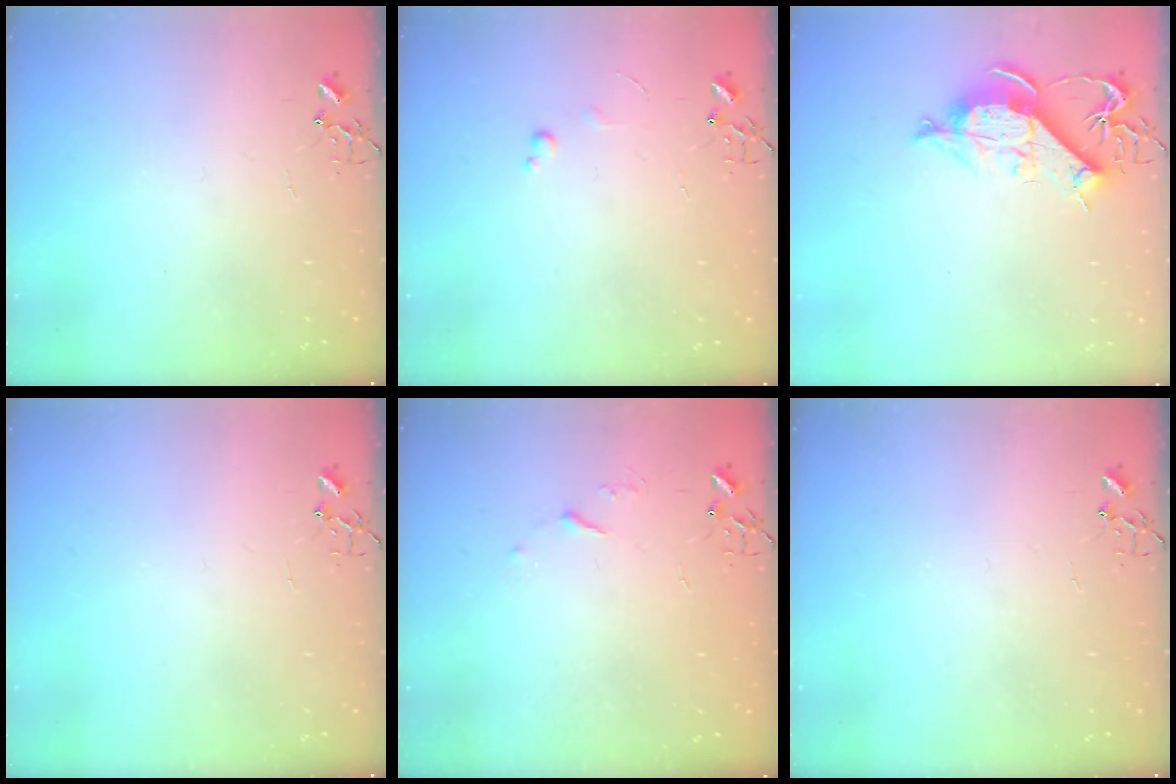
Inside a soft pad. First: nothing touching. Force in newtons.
{"total": 3.3, "press": 3.3, "slide": 0.5}
{"total": 10.6, "press": 10.5, "slide": 1.1}
{"total": 0.0}
{"total": 3.9, "press": 3.8, "slide": 0.6}
{"total": 0.0}